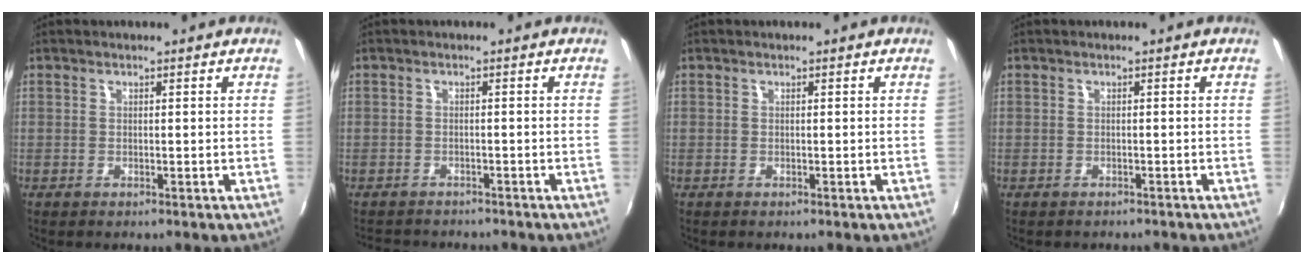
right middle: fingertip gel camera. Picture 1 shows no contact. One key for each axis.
{"total": 4.4, "fx": -4.0, "fy": 1.6, "fz": 0.7, "tx": -0.025, "ty": -0.004, "tz": -0.065}
{"total": 0.0}
{"total": 1.4, "fx": -1.3, "fy": 0.5, "fz": 0.3, "tx": -0.011, "ty": -0.007, "tz": -0.017}